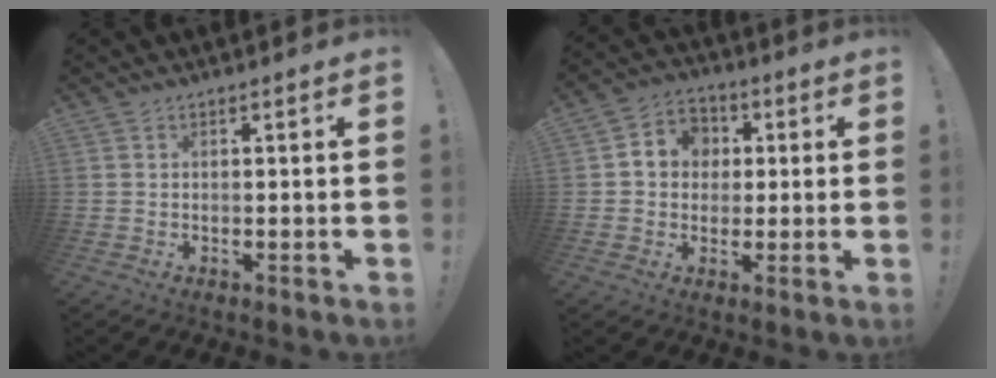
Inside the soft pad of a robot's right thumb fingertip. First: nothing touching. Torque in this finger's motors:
{"motor_torque": [1.06, 0.70, 0.76, 0.00, 0.08]}